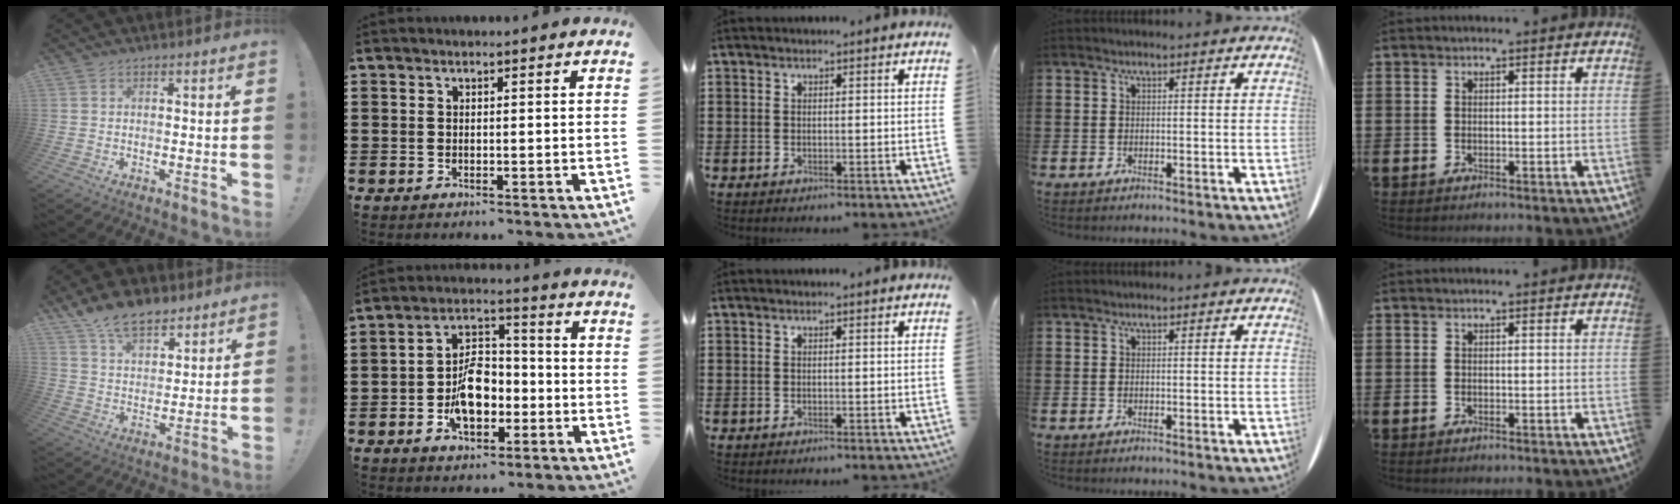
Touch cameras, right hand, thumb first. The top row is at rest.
{"thumb": {"total": 11.9, "force": [9.0, 5.9, 5.1], "torque": [-0.093, -0.054, 0.171]}, "index": {"total": 8.4, "force": [-2.3, 5.0, 6.4], "torque": [-0.121, 0.009, -0.043]}}